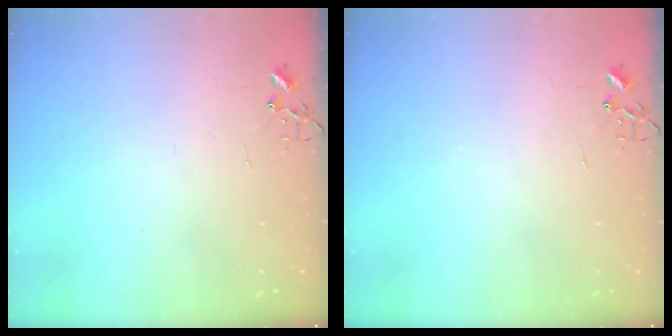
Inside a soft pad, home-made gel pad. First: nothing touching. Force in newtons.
{"total": 0.0}